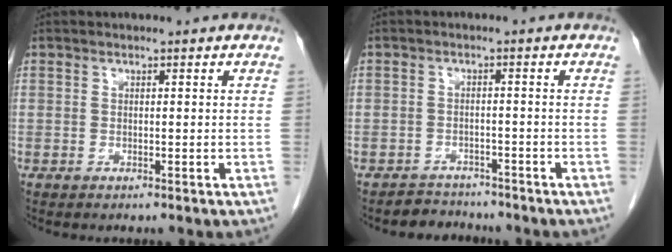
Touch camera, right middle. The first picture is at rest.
{"total": 3.2, "force": [-2.8, 1.3, -0.9], "torque": [0.010, 0.000, -0.045]}